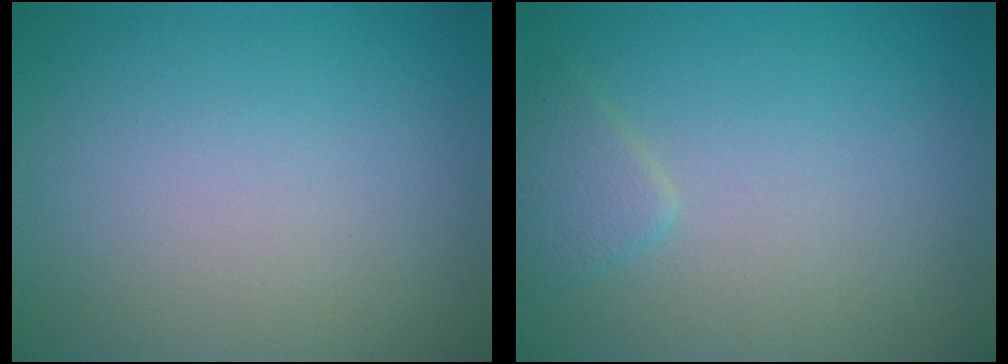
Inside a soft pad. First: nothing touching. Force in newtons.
{"total": 1.5, "press": 1.5, "slide": 0.1}